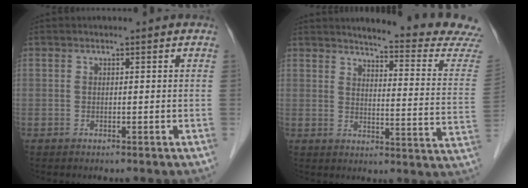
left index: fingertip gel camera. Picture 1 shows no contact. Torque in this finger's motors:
{"motor_torque": [-0.17, -0.34, 0.15, 0.02]}